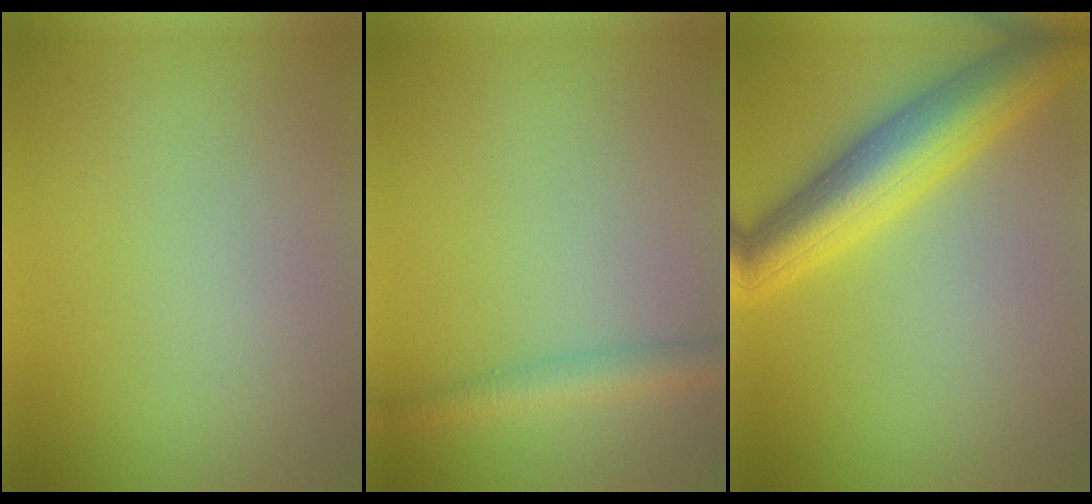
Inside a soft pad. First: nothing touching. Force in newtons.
{"total": 2.4, "press": 2.4, "slide": 0.2}
{"total": 7.5, "press": 7.5, "slide": 0.2}